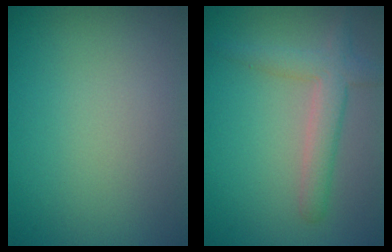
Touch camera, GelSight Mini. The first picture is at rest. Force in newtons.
{"total": 3.3, "press": 3.3, "slide": 0.1}